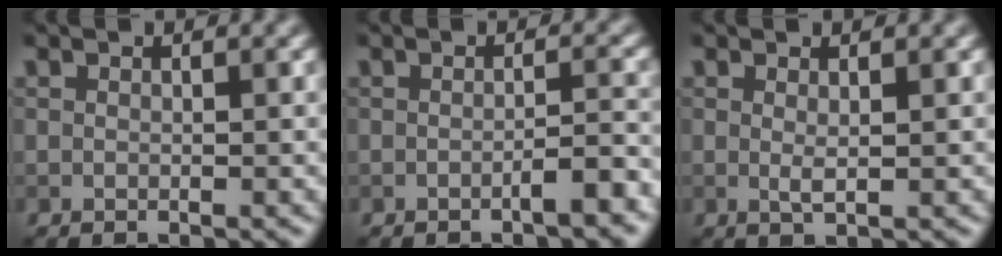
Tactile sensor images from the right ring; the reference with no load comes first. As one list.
[{"total": 2.3, "force": [-1.1, 0.5, 2.0], "torque": [-0.025, 0.008, -0.023]}, {"total": 1.0, "force": [0.3, 0.2, 0.9], "torque": [-0.018, -0.002, 0.004]}]